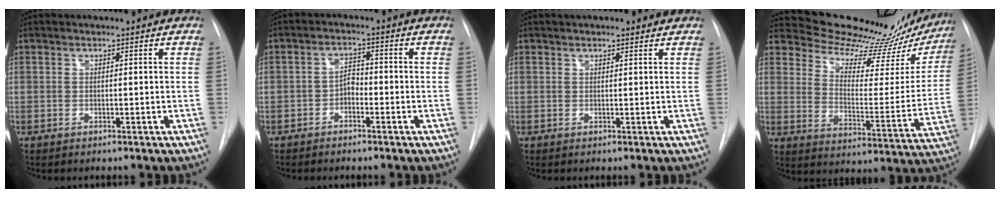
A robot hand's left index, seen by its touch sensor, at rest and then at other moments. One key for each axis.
{"total": 2.7, "fx": -1.4, "fy": 1.4, "fz": 1.7, "tx": -0.025, "ty": 0.008, "tz": -0.028}
{"total": 3.1, "fx": 2.6, "fy": 0.9, "fz": 1.5, "tx": -0.020, "ty": 0.024, "tz": 0.033}
{"total": 23.4, "fx": 22.3, "fy": 4.2, "fz": 5.6, "tx": -0.076, "ty": -0.085, "tz": 0.287}